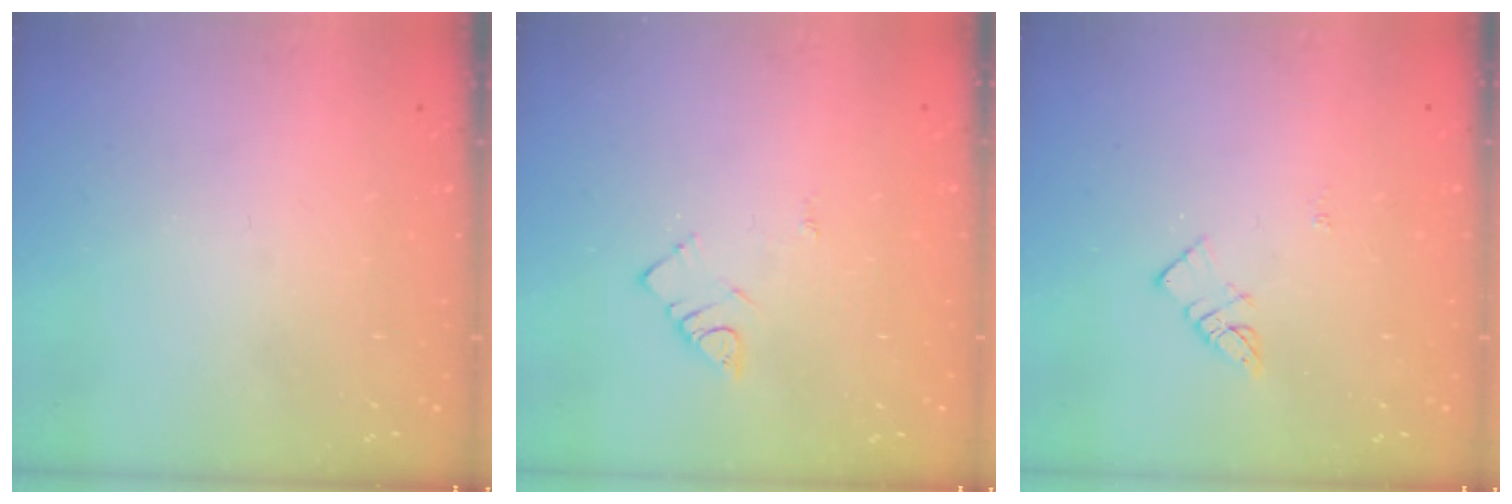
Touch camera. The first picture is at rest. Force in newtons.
{"total": 4.3, "press": 4.2, "slide": 0.7}
{"total": 3.1, "press": 3.1, "slide": 0.3}